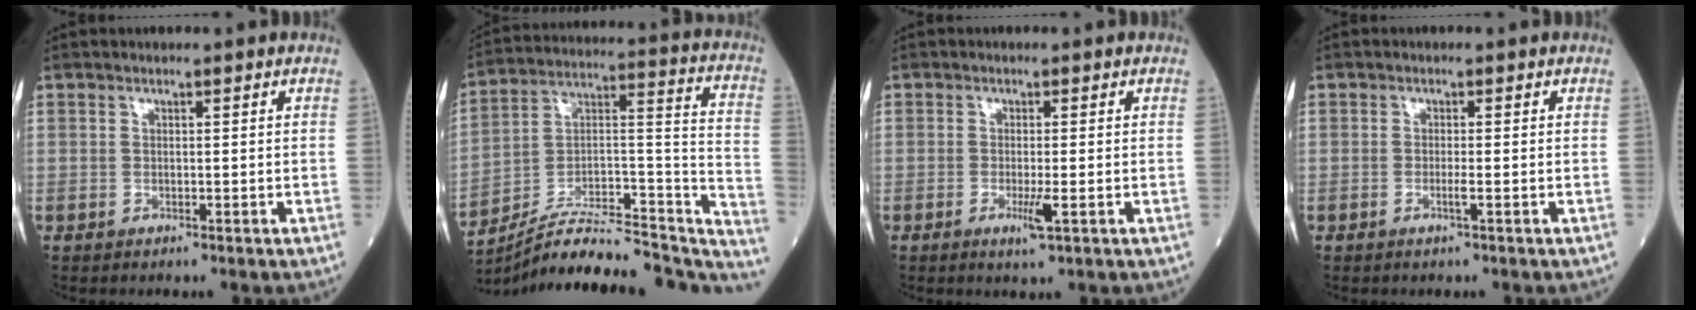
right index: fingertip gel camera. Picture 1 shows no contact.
{"total": 24.5, "force": [-21.4, 5.2, 10.8], "torque": [-0.123, 0.050, -0.320]}
{"total": 2.6, "force": [-0.9, 0.0, 2.4], "torque": [-0.044, -0.006, -0.016]}
{"total": 1.2, "force": [-0.5, -0.2, 1.1], "torque": [-0.024, -0.002, -0.011]}